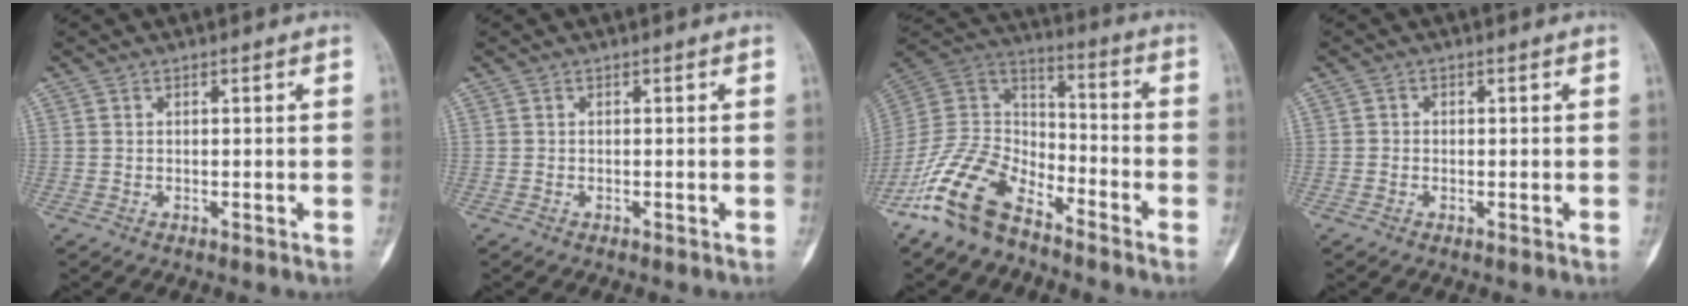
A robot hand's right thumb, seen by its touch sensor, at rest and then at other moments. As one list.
[{"total": 0.0}, {"total": 15.1, "force": [-10.9, 7.3, 7.5], "torque": [-0.132, 0.080, -0.219]}, {"total": 0.6, "force": [-0.2, 0.6, 0.2], "torque": [0.003, 0.002, -0.010]}]